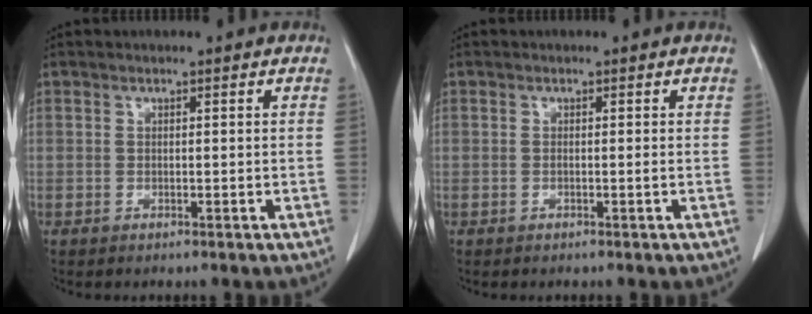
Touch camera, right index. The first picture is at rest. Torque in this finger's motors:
{"motor_torque": [-0.14, 0.11, 0.00, 0.00]}